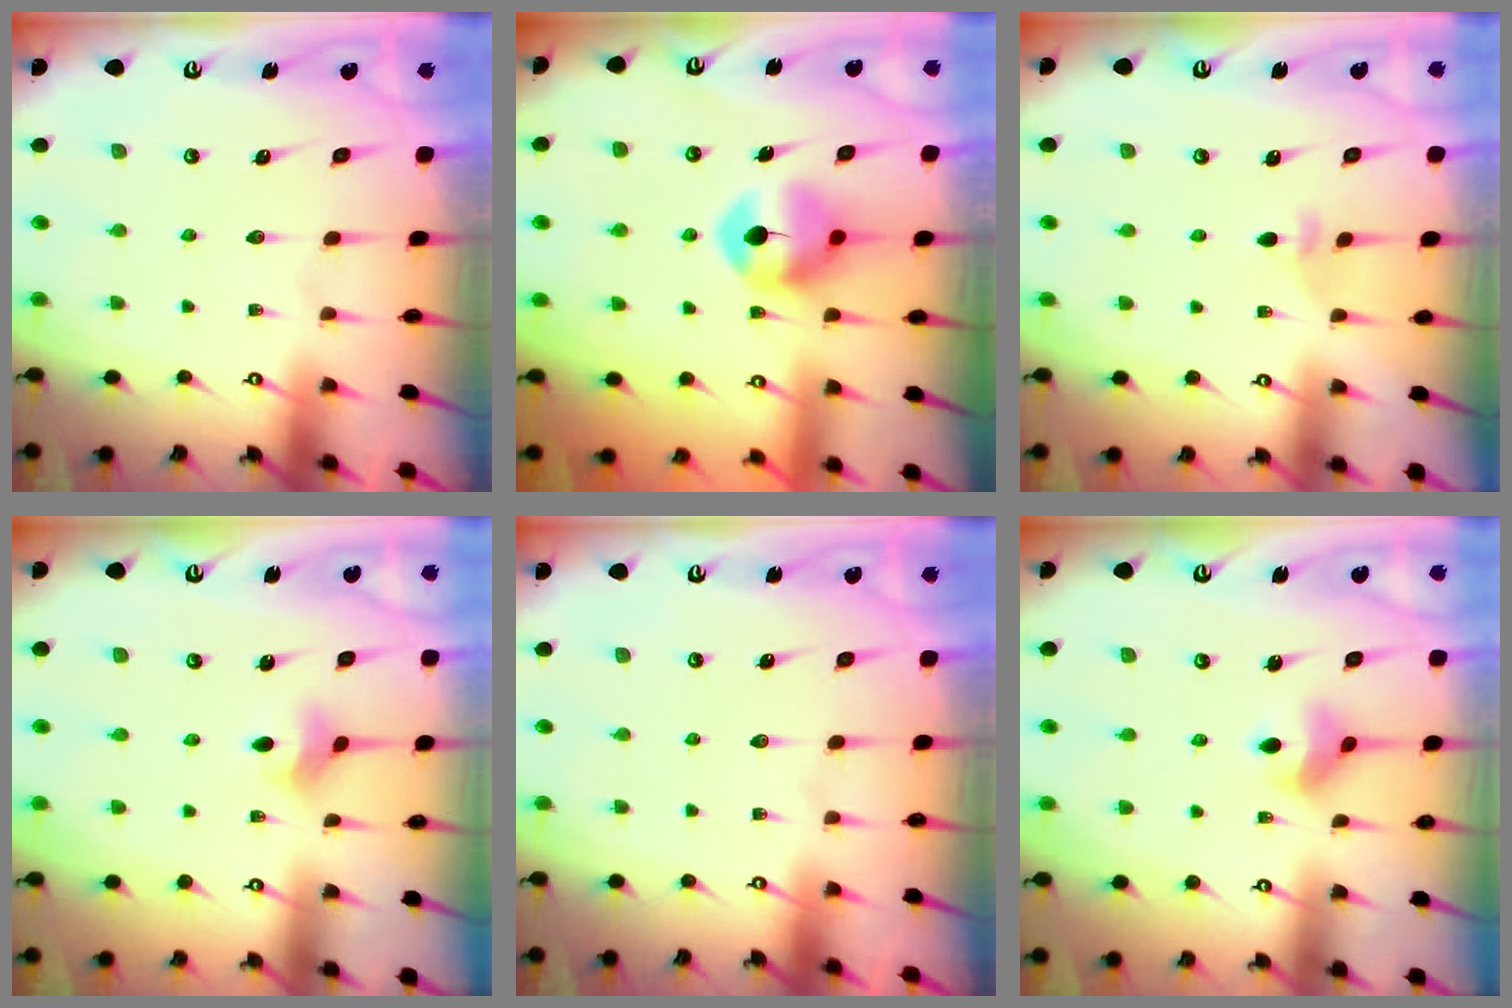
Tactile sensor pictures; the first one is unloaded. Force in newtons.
{"total": 9.7, "press": 9.7, "slide": 0.5}
{"total": 2.5, "press": 2.4, "slide": 0.6}
{"total": 2.9, "press": 2.8, "slide": 0.6}
{"total": 0.0}
{"total": 5.1, "press": 5.1, "slide": 0.7}